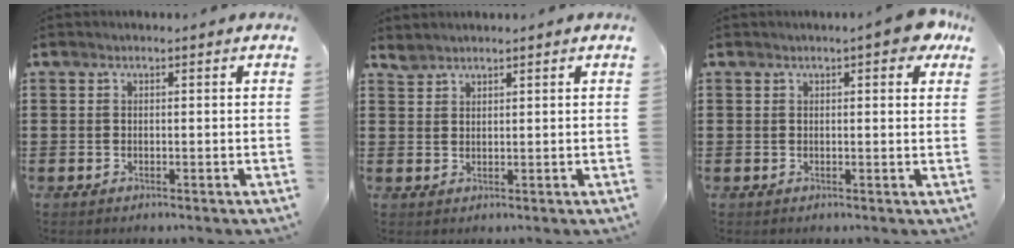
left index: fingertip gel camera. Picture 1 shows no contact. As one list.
[{"total": 1.6, "force": [1.6, 0.3, 0.1], "torque": [-0.005, -0.001, 0.032]}, {"total": 3.3, "force": [1.9, 0.6, 2.6], "torque": [-0.040, 0.001, 0.030]}]